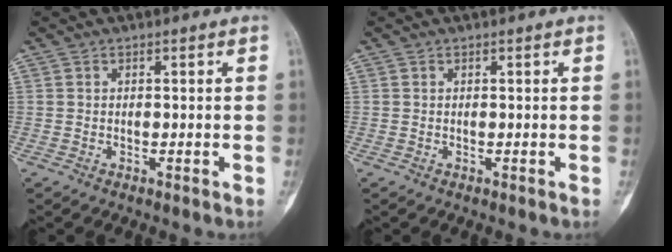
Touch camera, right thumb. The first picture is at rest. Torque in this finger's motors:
{"motor_torque": [0.62, 0.62, 0.10, -0.10, 0.02]}